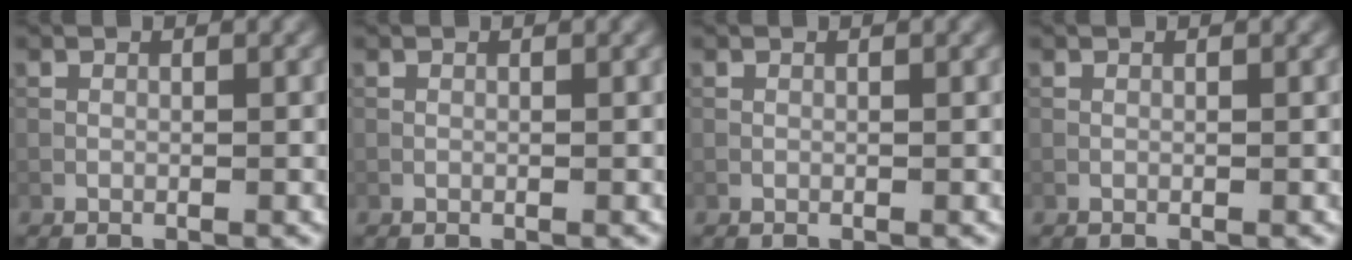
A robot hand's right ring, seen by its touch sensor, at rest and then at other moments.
{"total": 0.0}
{"total": 0.0}
{"total": 0.0}